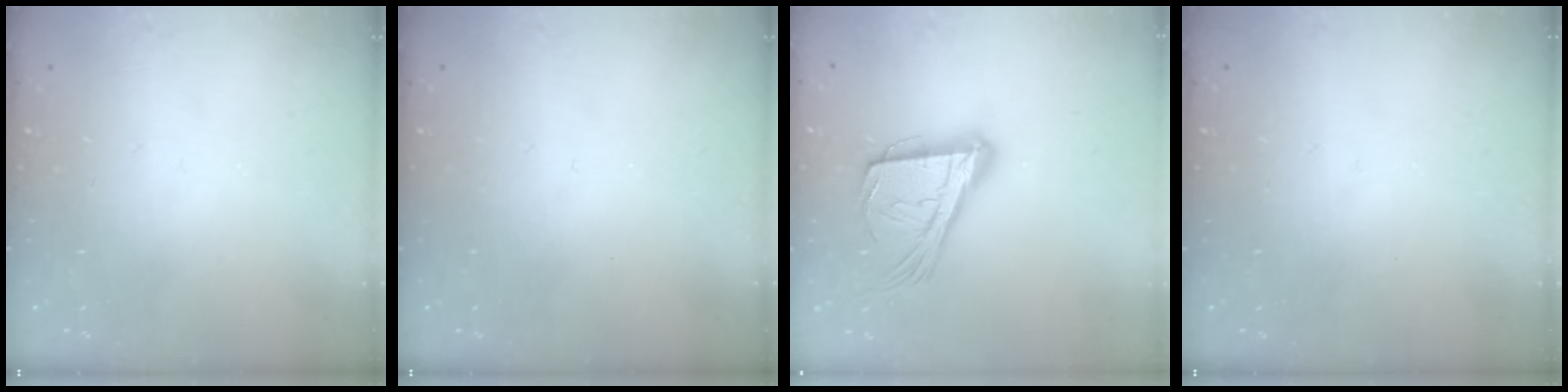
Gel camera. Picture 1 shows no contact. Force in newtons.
{"total": 0.0}
{"total": 20.2, "press": 19.6, "slide": 4.7}
{"total": 0.0}